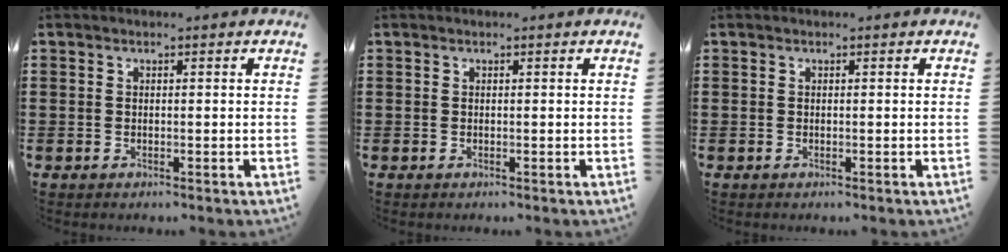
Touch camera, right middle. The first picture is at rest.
{"total": 0.0}
{"total": 0.0}